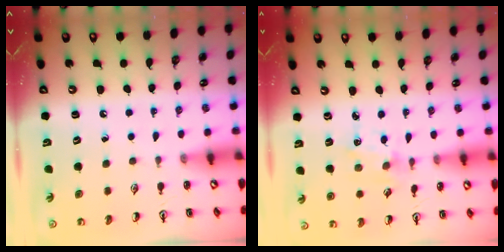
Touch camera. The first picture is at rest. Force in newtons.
{"total": 1.7, "press": 1.7, "slide": 0.3}